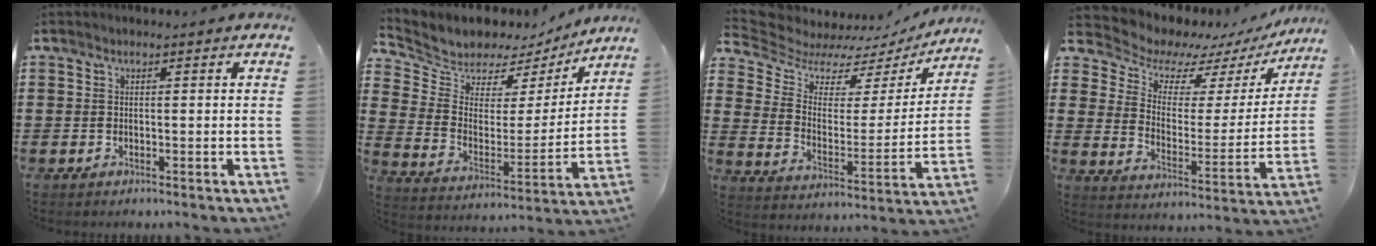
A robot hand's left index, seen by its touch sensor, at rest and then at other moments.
{"total": 6.3, "force": [5.8, 2.5, -0.5], "torque": [-0.037, -0.044, 0.101]}
{"total": 6.5, "force": [5.7, 2.6, 1.7], "torque": [-0.068, -0.039, 0.098]}
{"total": 6.2, "force": [5.3, 2.9, 1.4], "torque": [-0.055, -0.041, 0.088]}